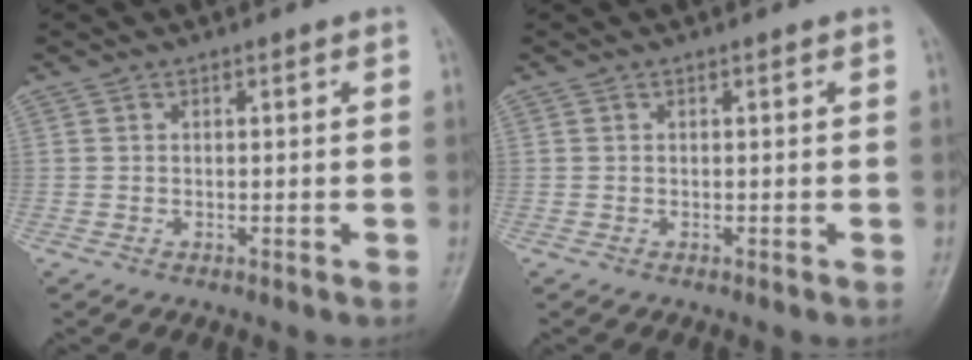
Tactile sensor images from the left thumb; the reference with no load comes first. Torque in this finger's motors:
{"motor_torque": [-0.01, 0.01, -0.01, 0.01, 0.00]}